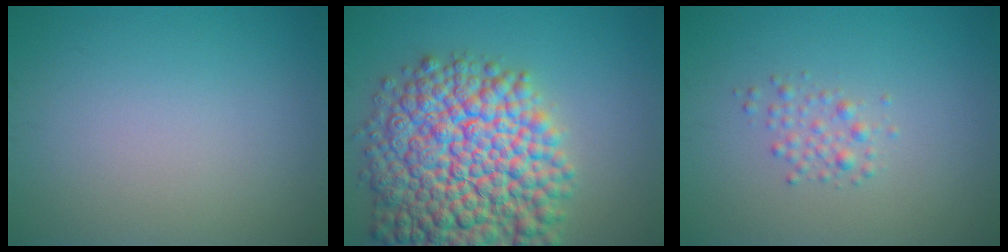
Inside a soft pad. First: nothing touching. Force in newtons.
{"total": 14.7, "press": 14.7, "slide": 0.6}
{"total": 1.5, "press": 1.5, "slide": 0.0}